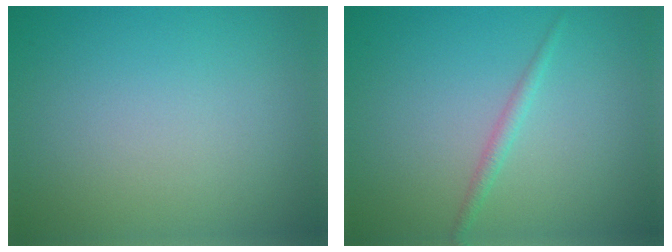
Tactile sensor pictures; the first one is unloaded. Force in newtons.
{"total": 1.1, "press": 1.1, "slide": 0.0}